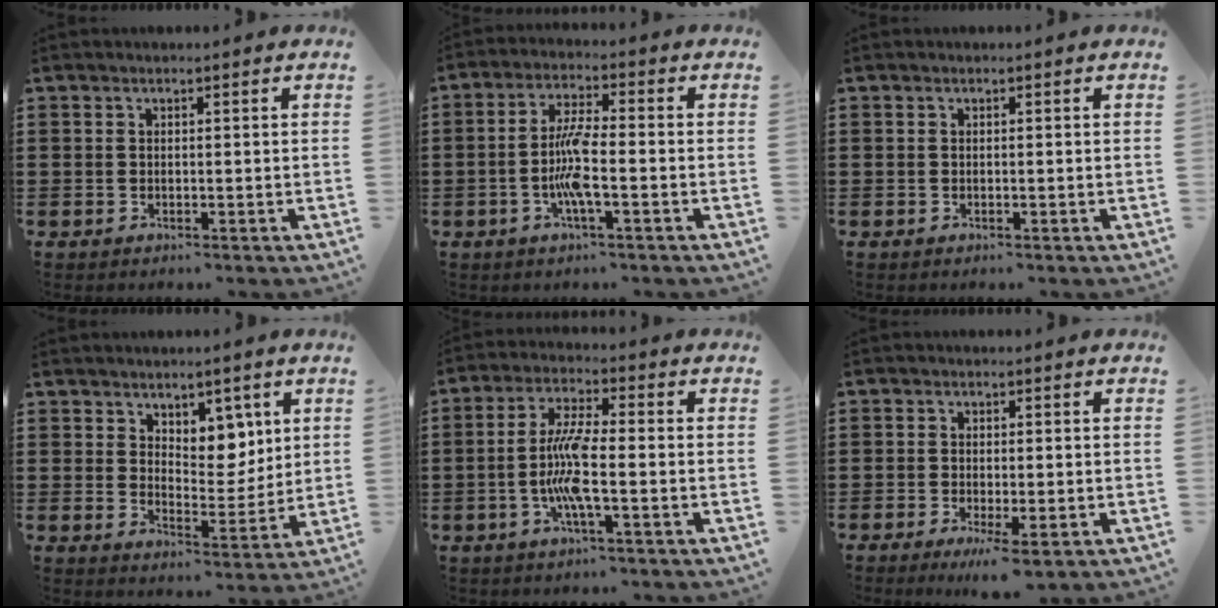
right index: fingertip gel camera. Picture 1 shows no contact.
{"total": 6.6, "force": [-1.8, 1.1, 6.3], "torque": [-0.138, -0.008, -0.041]}
{"total": 0.0}
{"total": 5.6, "force": [3.8, 3.6, 2.1], "torque": [-0.043, -0.009, 0.067]}
{"total": 8.0, "force": [-1.8, 1.5, 7.6], "torque": [-0.174, -0.014, -0.045]}
{"total": 2.5, "force": [-1.5, 0.2, 1.9], "torque": [-0.040, -0.005, -0.029]}